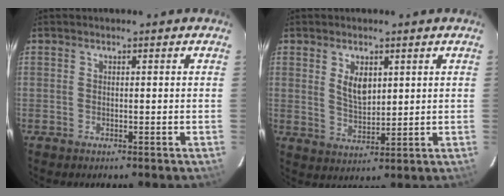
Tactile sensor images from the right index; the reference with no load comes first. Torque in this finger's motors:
{"motor_torque": [0.26, 0.00, 0.25, 0.04]}